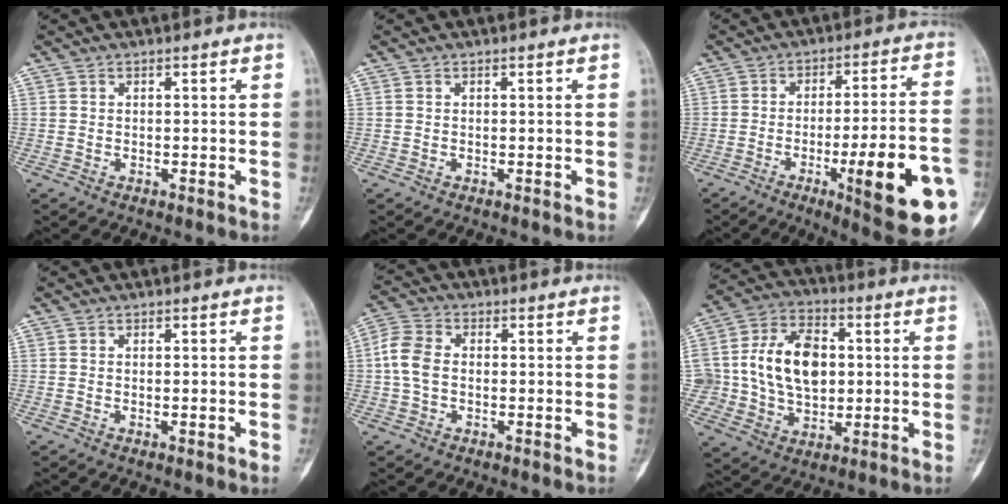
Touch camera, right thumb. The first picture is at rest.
{"total": 0.0}
{"total": 20.2, "force": [-6.8, 3.8, 18.6], "torque": [-0.227, 0.013, -0.086]}
{"total": 1.8, "force": [-0.4, 0.2, 1.7], "torque": [-0.025, -0.001, -0.003]}
{"total": 6.3, "force": [-0.4, 4.5, 4.4], "torque": [-0.093, 0.018, -0.018]}
{"total": 17.0, "force": [1.4, 12.4, 11.5], "torque": [-0.166, 0.018, 0.030]}